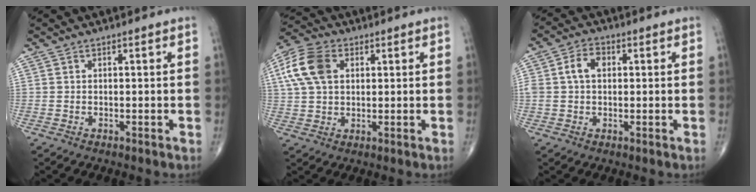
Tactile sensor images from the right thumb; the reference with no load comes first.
{"total": 10.8, "force": [3.0, 7.3, 7.5], "torque": [-0.151, 0.012, 0.051]}
{"total": 5.2, "force": [0.9, 3.6, 3.6], "torque": [-0.068, 0.014, 0.015]}